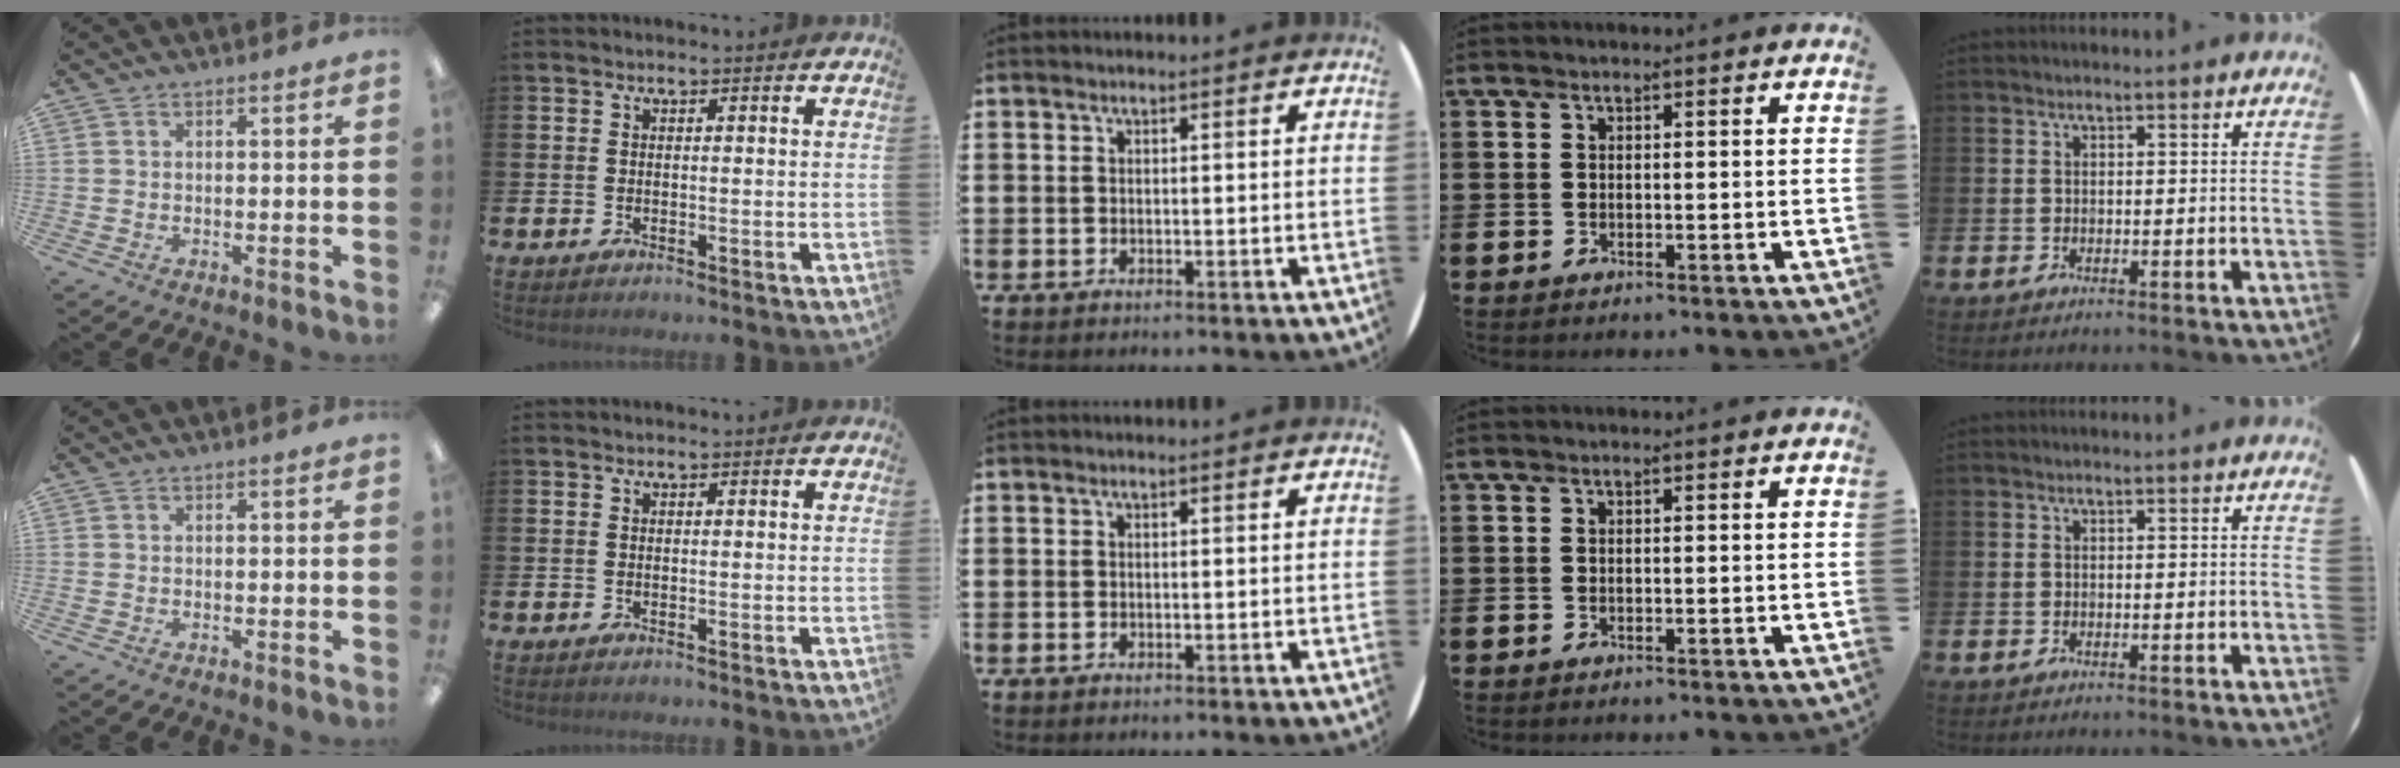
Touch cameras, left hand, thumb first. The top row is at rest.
{}